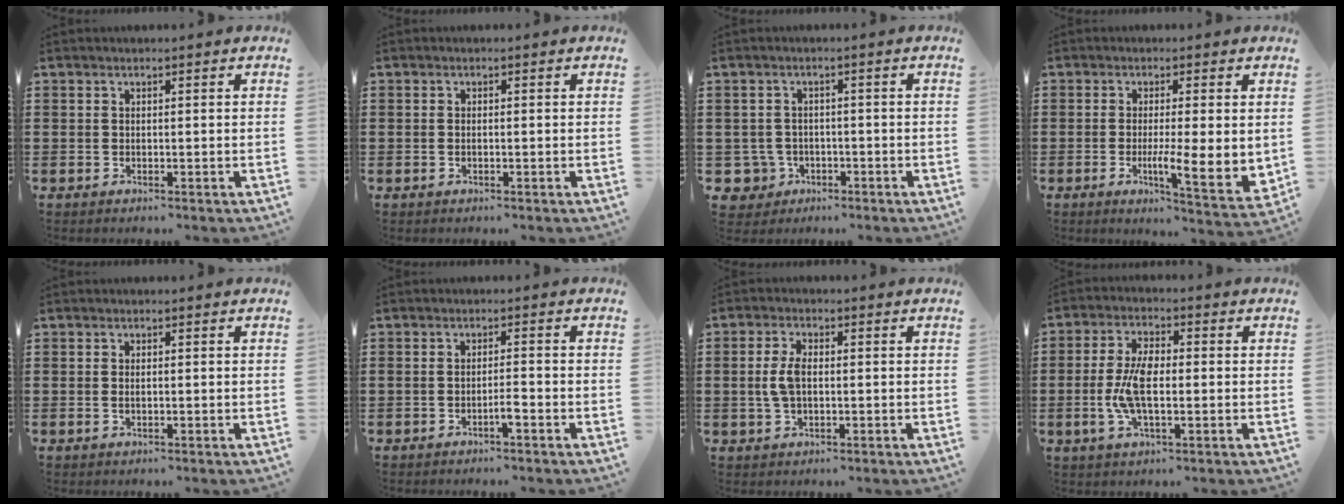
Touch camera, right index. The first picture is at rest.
{"total": 0.6, "force": [-0.3, 0.2, 0.5], "torque": [-0.011, -0.004, -0.004]}
{"total": 3.6, "force": [-1.9, 3.0, 0.8], "torque": [-0.037, 0.000, -0.043]}
{"total": 6.9, "force": [-0.5, 1.8, 6.6], "torque": [-0.093, -0.022, -0.007]}
{"total": 1.2, "force": [-0.2, 0.5, 1.1], "torque": [-0.022, 0.001, -0.004]}
{"total": 2.3, "force": [-1.4, 0.2, 1.8], "torque": [-0.032, 0.001, -0.025]}
{"total": 4.5, "force": [0.1, 2.1, 4.0], "torque": [-0.094, 0.000, -0.004]}
{"total": 7.2, "force": [-1.0, 3.0, 6.5], "torque": [-0.148, -0.004, -0.025]}